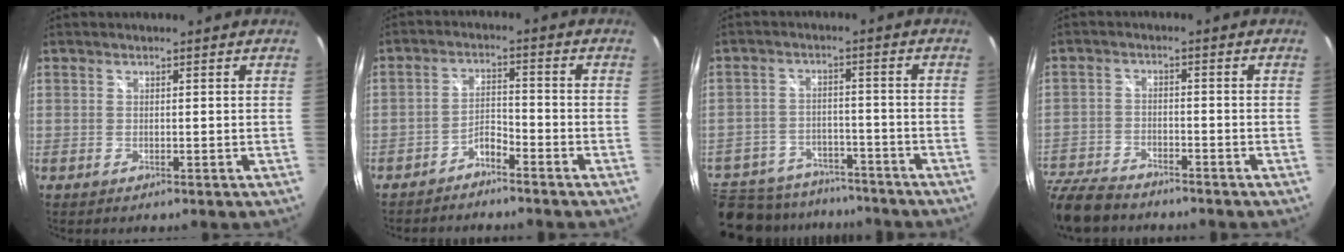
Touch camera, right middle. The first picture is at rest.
{"total": 3.7, "force": [-3.2, 1.1, 1.3], "torque": [-0.038, 0.011, -0.059]}
{"total": 17.7, "force": [-14.3, 8.4, 6.0], "torque": [-0.161, 0.012, -0.209]}
{"total": 12.0, "force": [-10.1, 4.5, 4.6], "torque": [-0.132, -0.018, -0.190]}